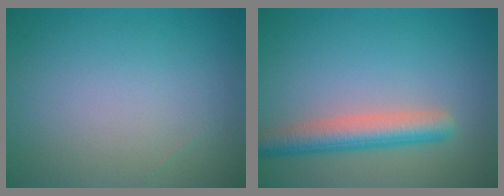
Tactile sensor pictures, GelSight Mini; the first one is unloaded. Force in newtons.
{"total": 4.3, "press": 4.3, "slide": 0.2}